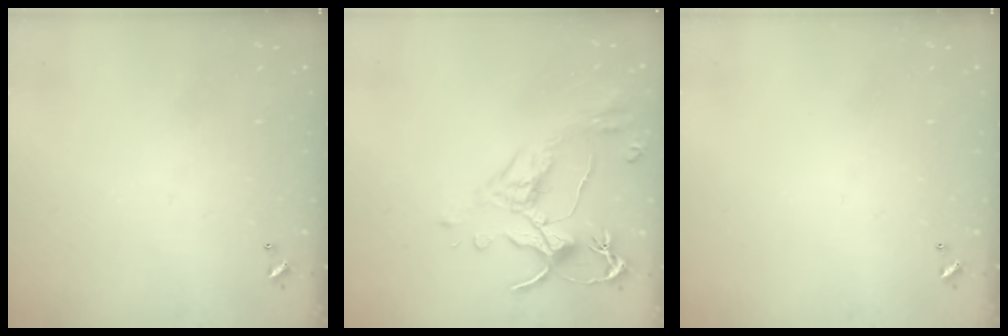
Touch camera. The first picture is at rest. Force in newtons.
{"total": 2.6, "press": 2.2, "slide": 1.3}
{"total": 0.0}